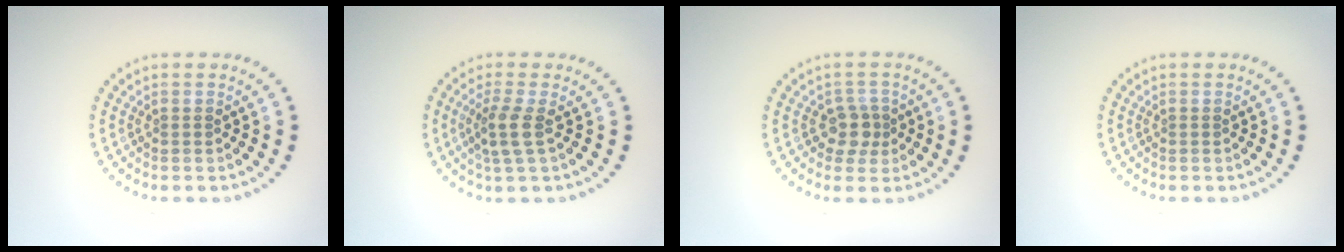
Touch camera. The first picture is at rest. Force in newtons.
{"total": 2.4, "press": 1.9, "slide": 1.5}
{"total": 2.2, "press": 1.7, "slide": 1.3}
{"total": 0.0}